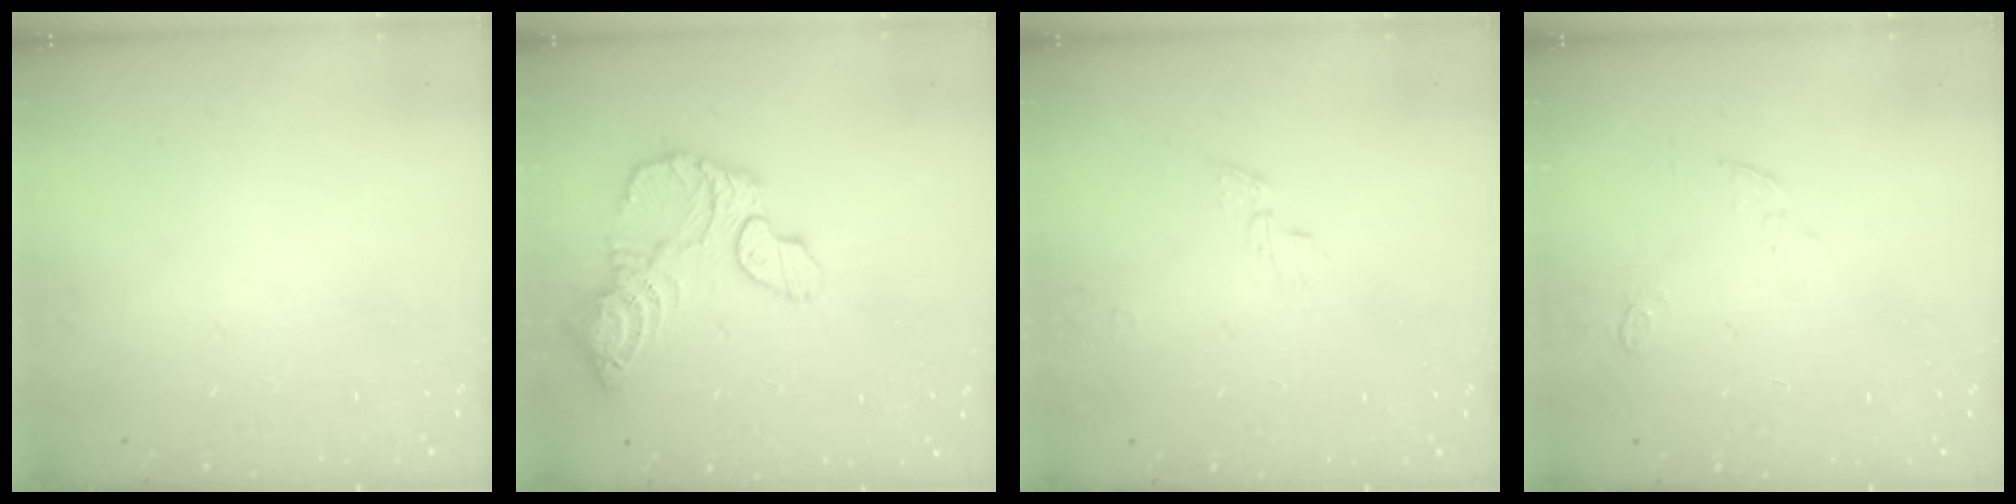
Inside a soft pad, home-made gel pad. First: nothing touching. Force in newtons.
{"total": 14.9, "press": 14.8, "slide": 1.5}
{"total": 3.9, "press": 3.9, "slide": 0.3}
{"total": 3.7, "press": 3.6, "slide": 0.8}